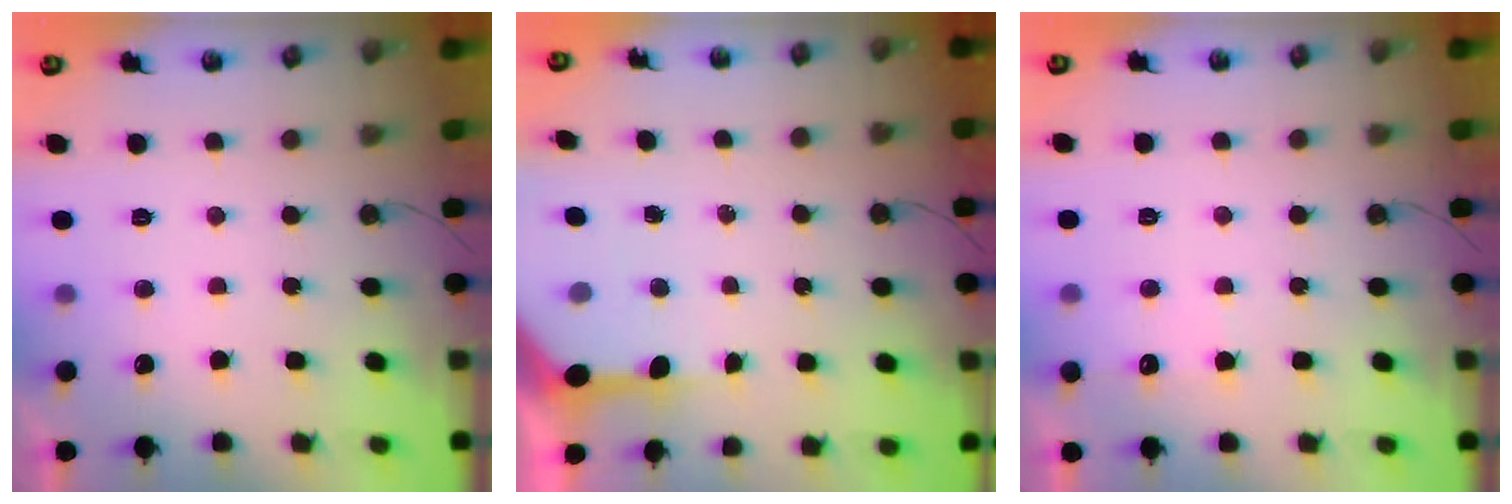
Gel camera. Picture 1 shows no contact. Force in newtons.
{"total": 8.6, "press": 8.5, "slide": 1.0}
{"total": 5.1, "press": 5.0, "slide": 0.5}